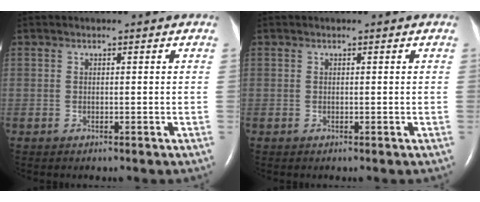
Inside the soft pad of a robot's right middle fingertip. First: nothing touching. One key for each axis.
{"total": 0.0}